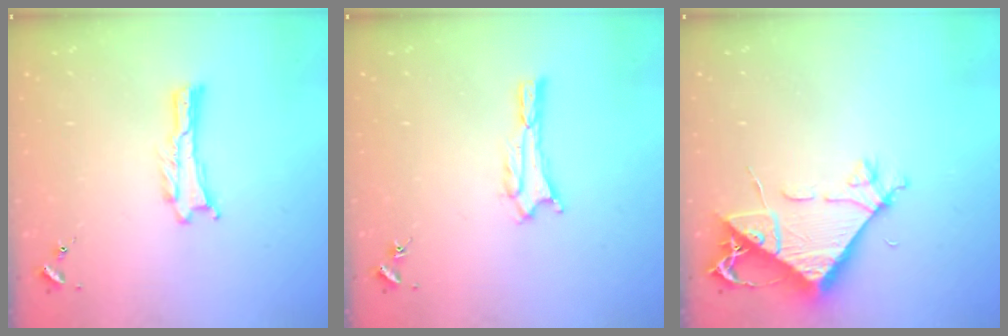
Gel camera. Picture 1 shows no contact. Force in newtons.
{"total": 1.6, "press": 1.6, "slide": 0.2}
{"total": 7.7, "press": 7.6, "slide": 1.1}